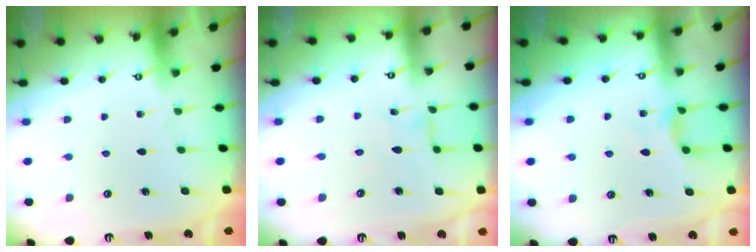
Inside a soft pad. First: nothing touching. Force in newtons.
{"total": 1.0, "press": 1.0, "slide": 0.3}
{"total": 2.8, "press": 2.8, "slide": 0.3}